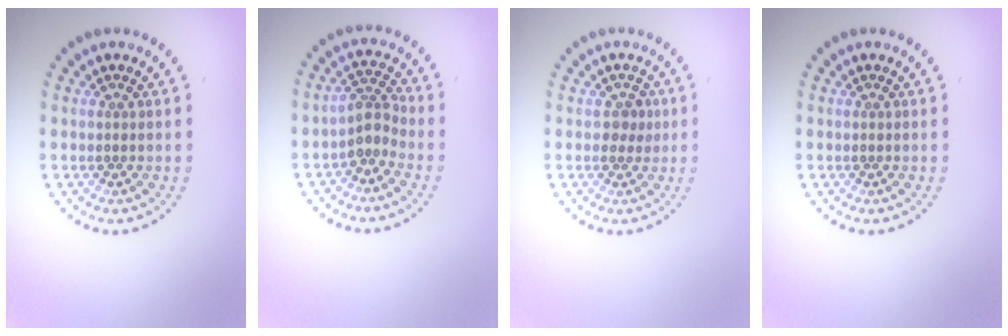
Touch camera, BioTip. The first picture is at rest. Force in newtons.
{"total": 2.3, "press": 1.6, "slide": 1.6}
{"total": 1.5, "press": 1.4, "slide": 0.3}
{"total": 0.0}